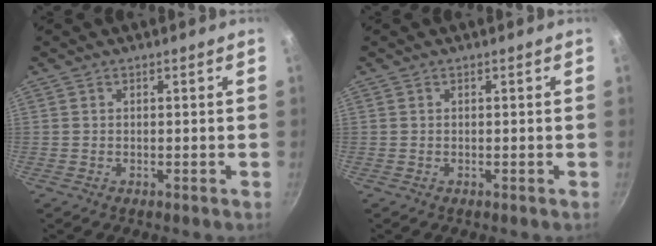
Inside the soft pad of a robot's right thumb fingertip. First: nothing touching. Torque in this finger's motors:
{"motor_torque": [0.00, 0.00, 0.00, 0.00, 0.00]}